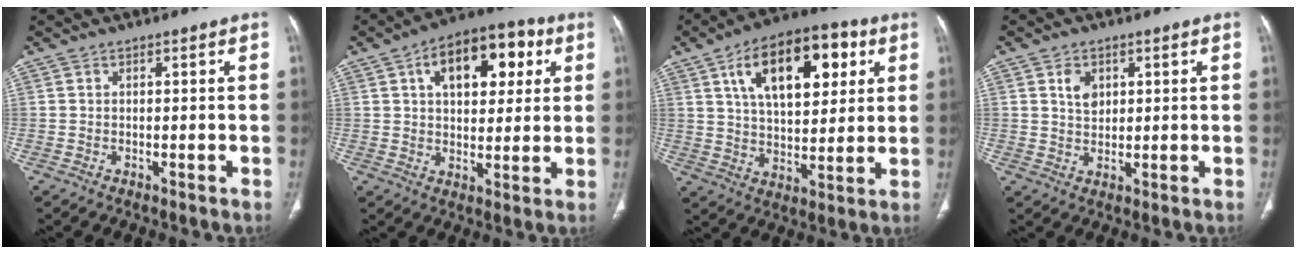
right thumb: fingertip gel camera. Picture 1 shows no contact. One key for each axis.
{"total": 15.3, "fx": 5.3, "fy": 8.7, "fz": 11.4, "tx": -0.120, "ty": 0.011, "tz": 0.076}
{"total": 19.2, "fx": 7.3, "fy": 9.9, "fz": 14.7, "tx": -0.189, "ty": -0.005, "tz": 0.116}
{"total": 3.7, "fx": 1.5, "fy": 2.7, "fz": 2.0, "tx": -0.014, "ty": -0.007, "tz": 0.028}